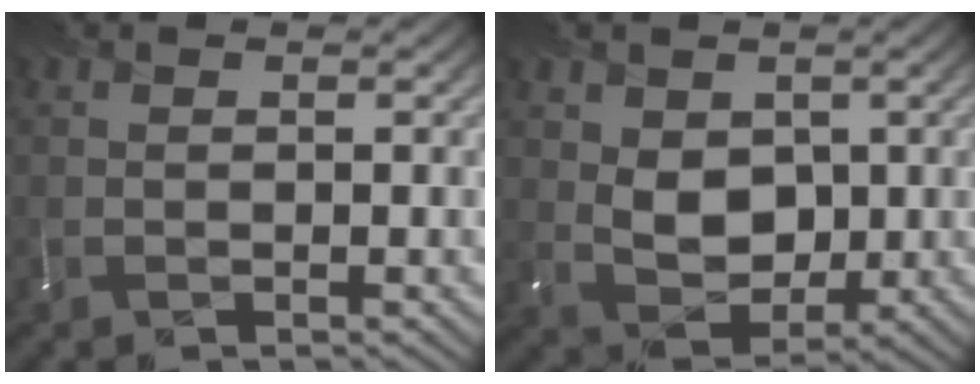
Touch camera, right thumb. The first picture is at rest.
{"total": 5.3, "force": [0.9, 4.3, 3.1], "torque": [-0.074, -0.010, 0.019]}